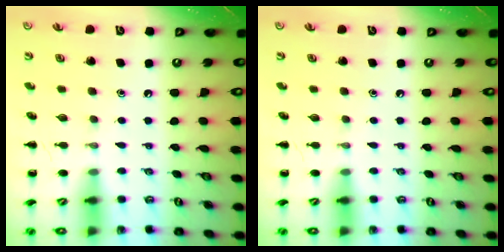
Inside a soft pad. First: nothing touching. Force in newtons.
{"total": 0.0}